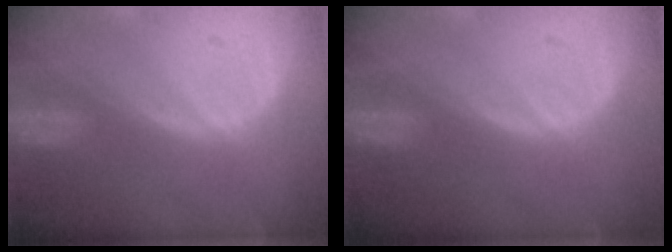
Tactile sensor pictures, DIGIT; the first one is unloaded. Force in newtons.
{"total": 0.0}